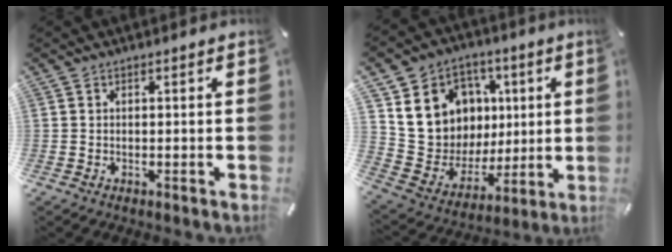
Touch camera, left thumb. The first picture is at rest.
{"total": 15.0, "force": [4.9, 13.7, 4.0], "torque": [-0.063, -0.030, 0.116]}